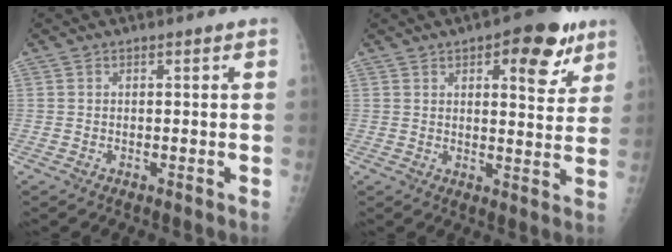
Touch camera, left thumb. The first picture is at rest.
{"total": 11.3, "force": [6.0, 4.7, 8.4], "torque": [-0.073, -0.023, 0.073]}